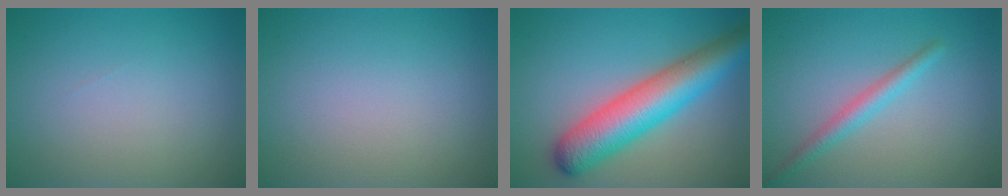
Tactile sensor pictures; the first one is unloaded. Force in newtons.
{"total": 0.0}
{"total": 8.4, "press": 8.4, "slide": 0.3}
{"total": 2.1, "press": 2.1, "slide": 0.0}